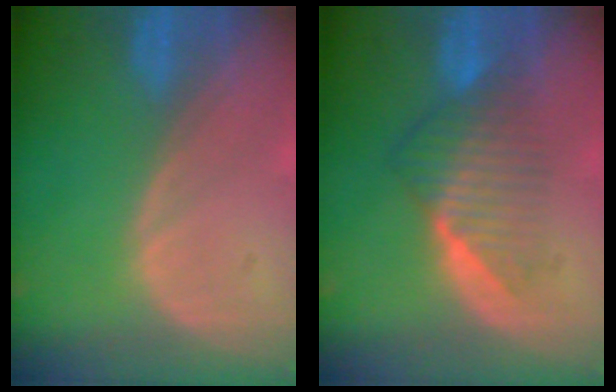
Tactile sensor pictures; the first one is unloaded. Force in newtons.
{"total": 6.9, "press": 6.5, "slide": 2.5}